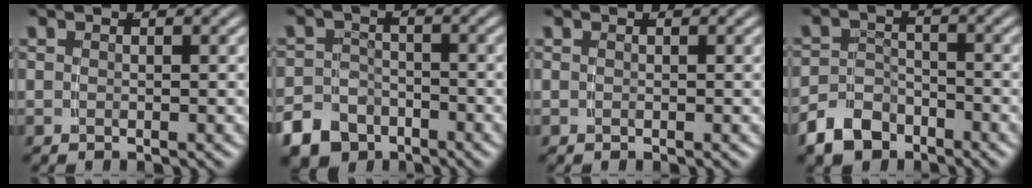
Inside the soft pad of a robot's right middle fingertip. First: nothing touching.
{"total": 6.6, "force": [-4.2, 4.8, 1.8], "torque": [-0.029, -0.023, -0.071]}
{"total": 0.0}
{"total": 5.0, "force": [-3.8, 3.0, 1.4], "torque": [-0.019, -0.009, -0.064]}